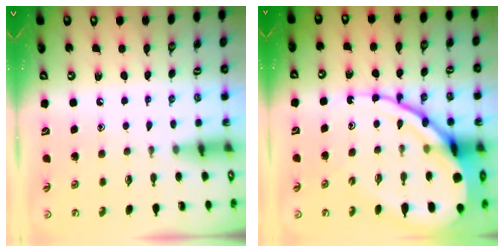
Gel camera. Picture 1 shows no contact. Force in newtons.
{"total": 19.1, "press": 18.9, "slide": 2.0}